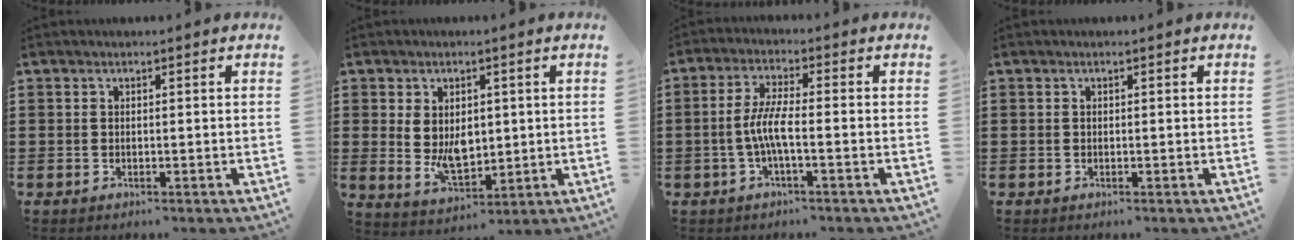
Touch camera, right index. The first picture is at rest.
{"total": 6.3, "force": [0.8, 4.2, 4.6], "torque": [-0.084, 0.003, 0.013]}
{"total": 5.3, "force": [-1.4, 0.9, 5.0], "torque": [-0.118, -0.007, -0.037]}
{"total": 0.0}